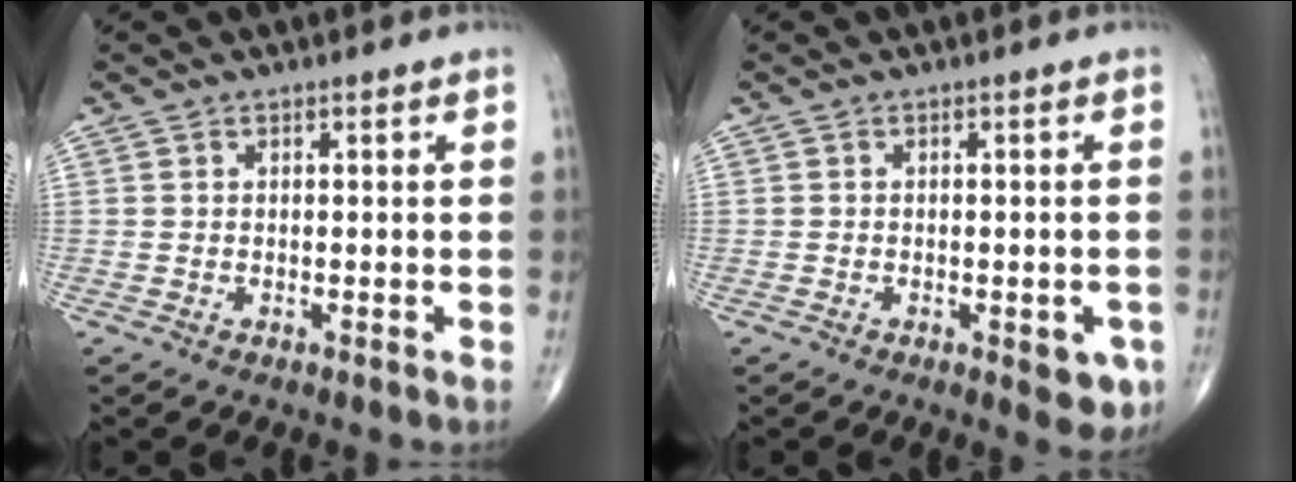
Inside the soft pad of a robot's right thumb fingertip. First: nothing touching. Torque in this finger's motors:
{"motor_torque": [0.87, 0.80, 0.03, 0.08, -0.01]}